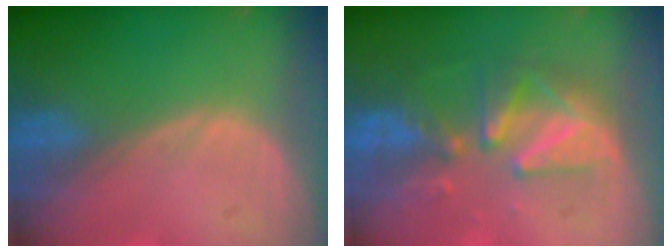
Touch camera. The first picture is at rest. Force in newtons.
{"total": 8.3, "press": 8.1, "slide": 1.9}